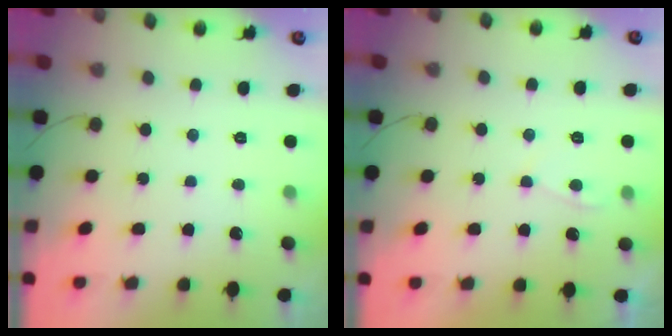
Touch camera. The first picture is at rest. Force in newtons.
{"total": 3.4, "press": 3.3, "slide": 0.4}